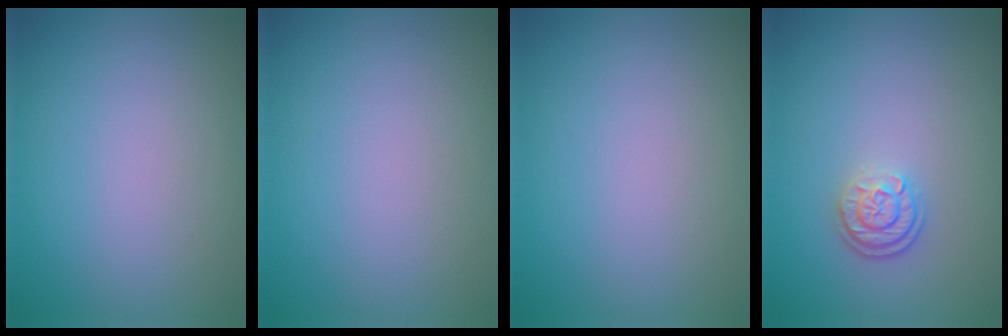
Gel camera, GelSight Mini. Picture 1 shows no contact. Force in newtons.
{"total": 0.0}
{"total": 0.0}
{"total": 2.5, "press": 2.0, "slide": 1.5}